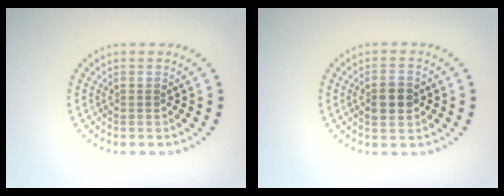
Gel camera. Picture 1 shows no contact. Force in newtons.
{"total": 2.8, "press": 2.8, "slide": 0.2}